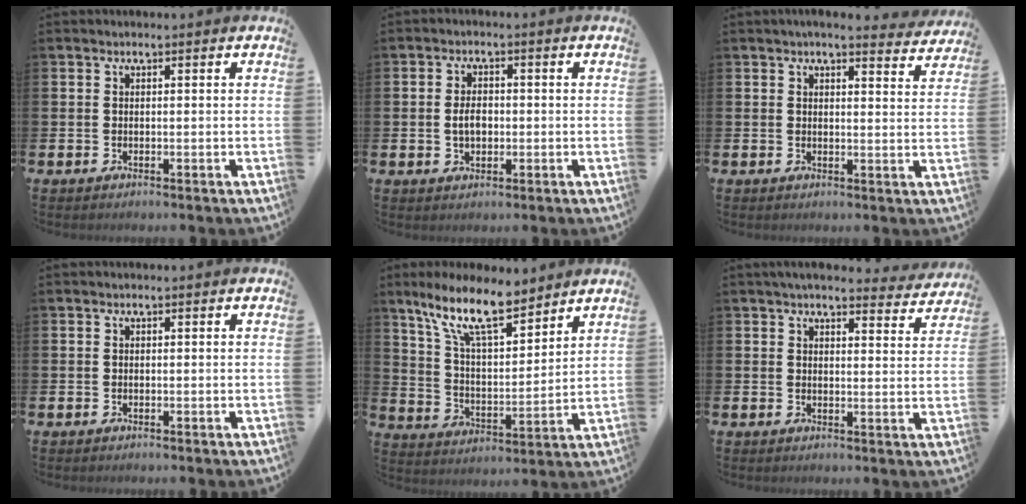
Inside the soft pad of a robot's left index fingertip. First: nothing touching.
{"total": 3.1, "force": [-0.2, 2.0, 2.3], "torque": [-0.027, 0.000, -0.010]}
{"total": 3.7, "force": [3.6, 0.2, 1.0], "torque": [-0.015, -0.019, 0.062]}
{"total": 0.0}
{"total": 12.2, "force": [9.6, 3.5, 6.6], "torque": [-0.145, -0.038, 0.170]}
{"total": 4.8, "force": [4.5, 0.9, 1.4], "torque": [-0.026, -0.022, 0.078]}